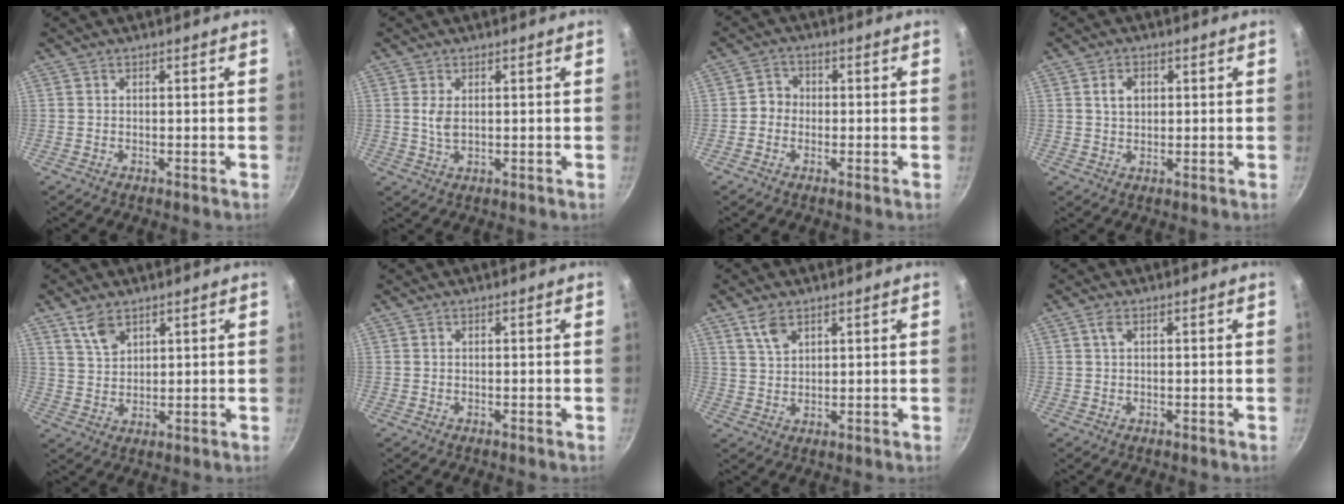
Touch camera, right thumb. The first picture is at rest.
{"total": 2.8, "force": [0.6, 1.5, 2.3], "torque": [-0.043, -0.007, 0.014]}
{"total": 3.2, "force": [-0.6, 2.9, 1.1], "torque": [0.003, 0.012, -0.020]}
{"total": 3.7, "force": [1.0, 2.7, 2.3], "torque": [-0.026, 0.003, 0.017]}
{"total": 5.4, "force": [3.5, 3.0, 2.9], "torque": [-0.042, -0.015, 0.074]}
{"total": 0.0}
{"total": 4.7, "force": [2.8, 2.5, 2.8], "torque": [-0.044, -0.010, 0.060]}
{"total": 1.4, "force": [0.5, 0.6, 1.2], "torque": [-0.024, 0.003, 0.010]}